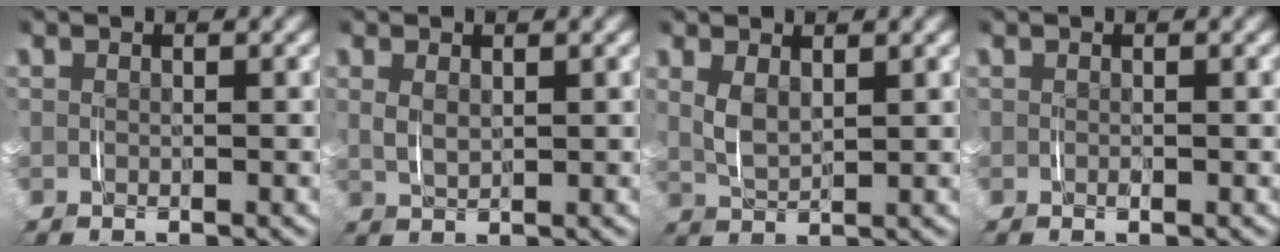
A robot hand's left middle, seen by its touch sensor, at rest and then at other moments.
{"total": 1.2, "force": [0.5, 0.3, 1.0], "torque": [-0.025, -0.007, 0.018]}
{"total": 2.0, "force": [0.9, 0.6, 1.7], "torque": [-0.040, -0.007, 0.023]}
{"total": 0.0}